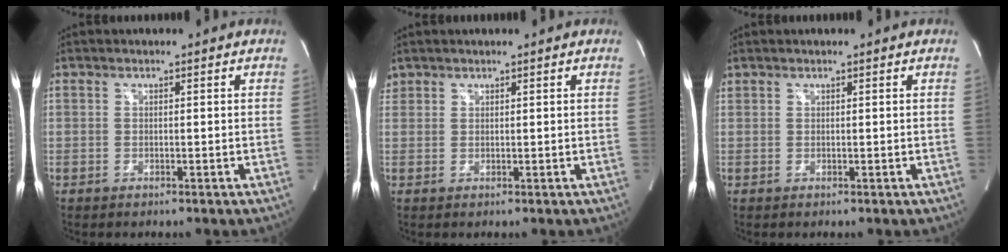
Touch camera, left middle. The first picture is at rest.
{"total": 1.3, "force": [1.1, 0.7, 0.0], "torque": [-0.001, 0.012, 0.021]}
{"total": 0.5, "force": [0.5, 0.0, 0.1], "torque": [-0.011, 0.011, 0.016]}